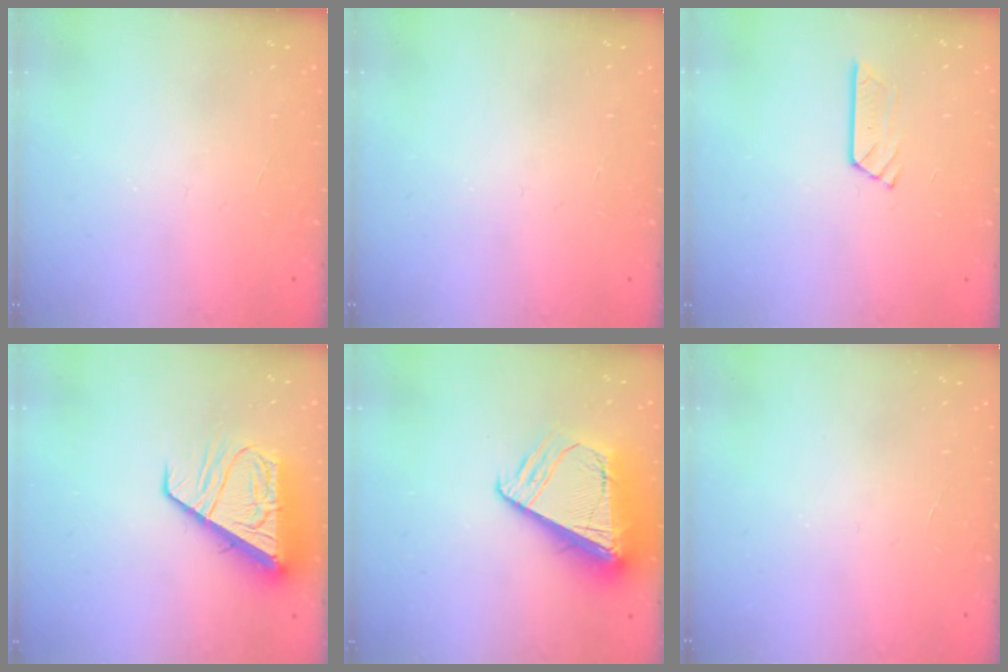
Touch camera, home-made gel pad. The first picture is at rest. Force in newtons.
{"total": 0.0}
{"total": 4.6, "press": 4.6, "slide": 0.4}
{"total": 12.3, "press": 12.3, "slide": 1.4}
{"total": 14.3, "press": 14.1, "slide": 1.9}
{"total": 0.0}